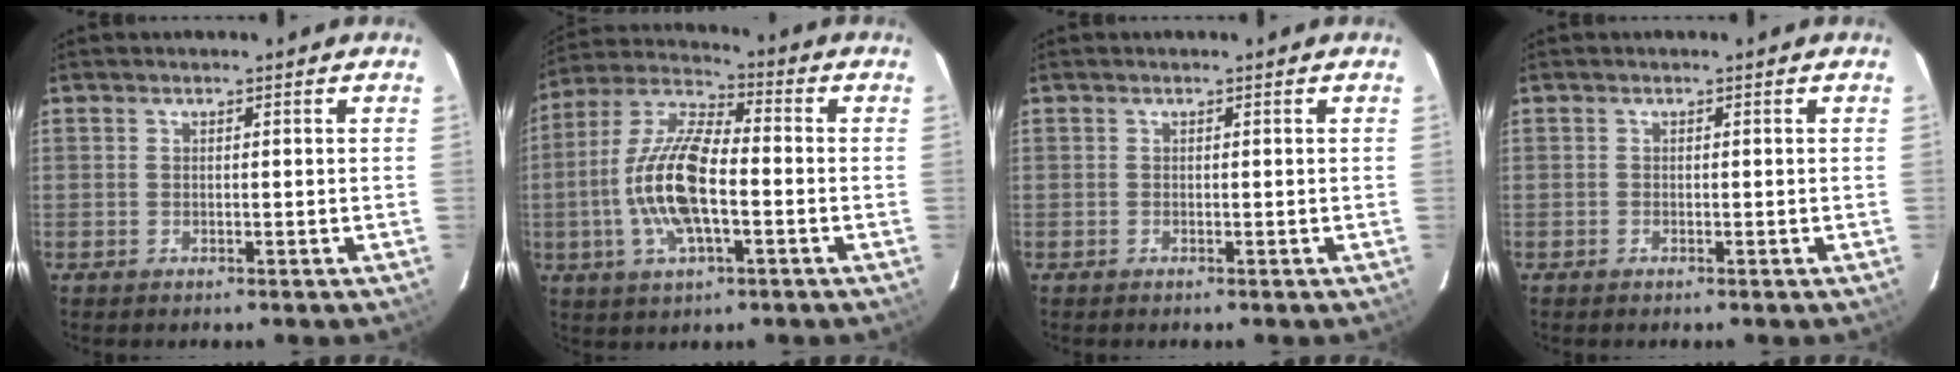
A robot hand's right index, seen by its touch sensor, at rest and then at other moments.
{"total": 14.9, "force": [-2.9, 5.6, 13.5], "torque": [-0.281, 0.004, -0.061]}
{"total": 0.0}
{"total": 0.0}